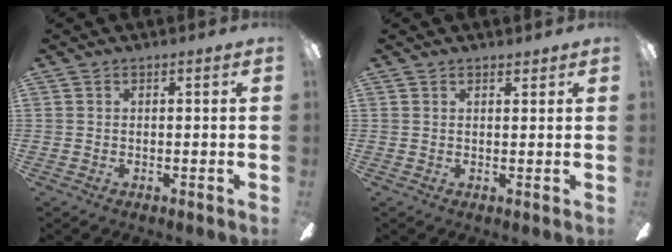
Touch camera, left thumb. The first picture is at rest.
{"total": 1.4, "force": [1.3, 0.6, 0.3], "torque": [0.001, -0.004, 0.022]}